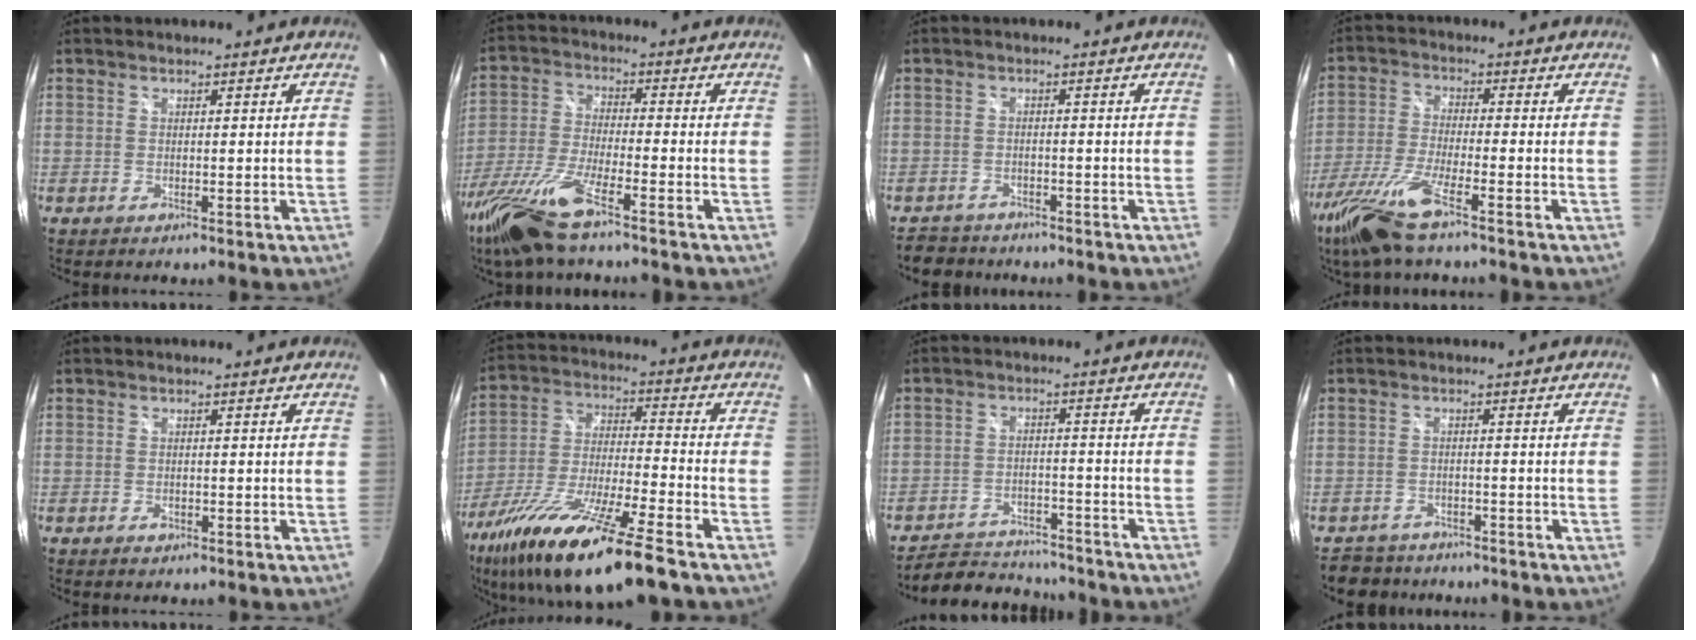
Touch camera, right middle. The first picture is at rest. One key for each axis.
{"total": 14.7, "fx": -10.6, "fy": 2.2, "fz": 10.0, "tx": -0.216, "ty": -0.040, "tz": -0.205}
{"total": 5.3, "fx": -4.6, "fy": 2.6, "fz": 0.8, "tx": -0.032, "ty": -0.001, "tz": -0.073}
{"total": 11.8, "fx": -8.1, "fy": 1.5, "fz": 8.4, "tx": -0.190, "ty": -0.032, "tz": -0.160}
{"total": 1.2, "fx": -0.6, "fy": 0.8, "fz": 0.6, "tx": -0.009, "ty": -0.002, "tz": -0.011}
{"total": 20.7, "fx": -14.0, "fy": 2.5, "fz": 15.2, "tx": -0.290, "ty": -0.044, "tz": -0.248}
{"total": 11.4, "fx": -10.5, "fy": 3.4, "fz": 2.9, "tx": -0.079, "ty": 0.013, "tz": -0.148}
{"total": 6.0, "fx": -5.0, "fy": 3.1, "fz": 0.8, "tx": -0.031, "ty": 0.003, "tz": -0.078}